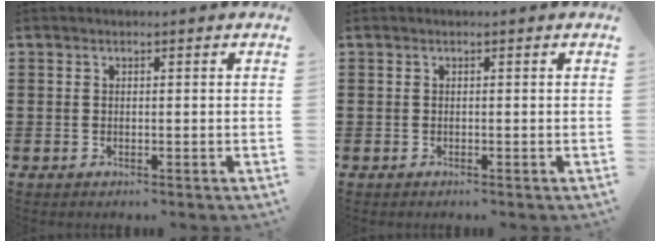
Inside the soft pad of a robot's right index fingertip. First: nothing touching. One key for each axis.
{"total": 0.0}